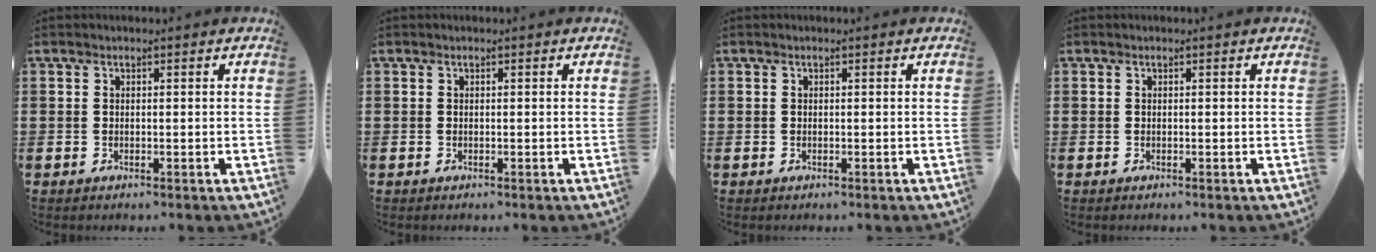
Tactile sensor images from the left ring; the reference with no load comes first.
{"total": 0.0}
{"total": 0.0}
{"total": 0.0}